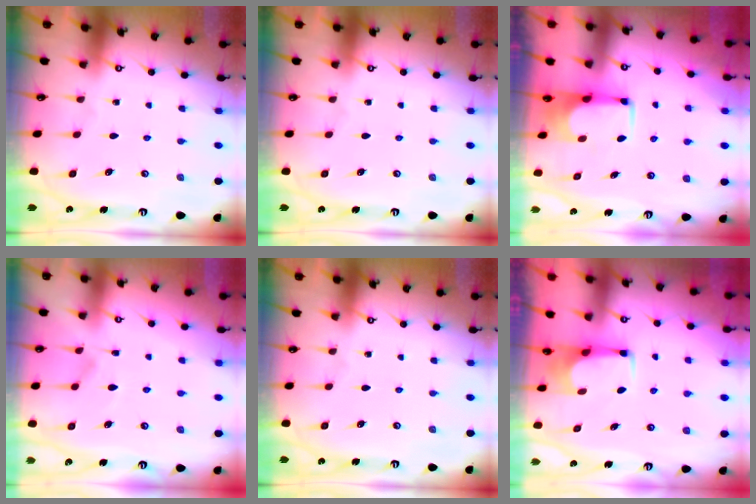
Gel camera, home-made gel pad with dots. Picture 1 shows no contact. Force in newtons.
{"total": 0.0}
{"total": 1.5, "press": 1.5, "slide": 0.1}
{"total": 1.9, "press": 1.4, "slide": 1.2}
{"total": 0.0}
{"total": 2.4, "press": 2.4, "slide": 0.4}